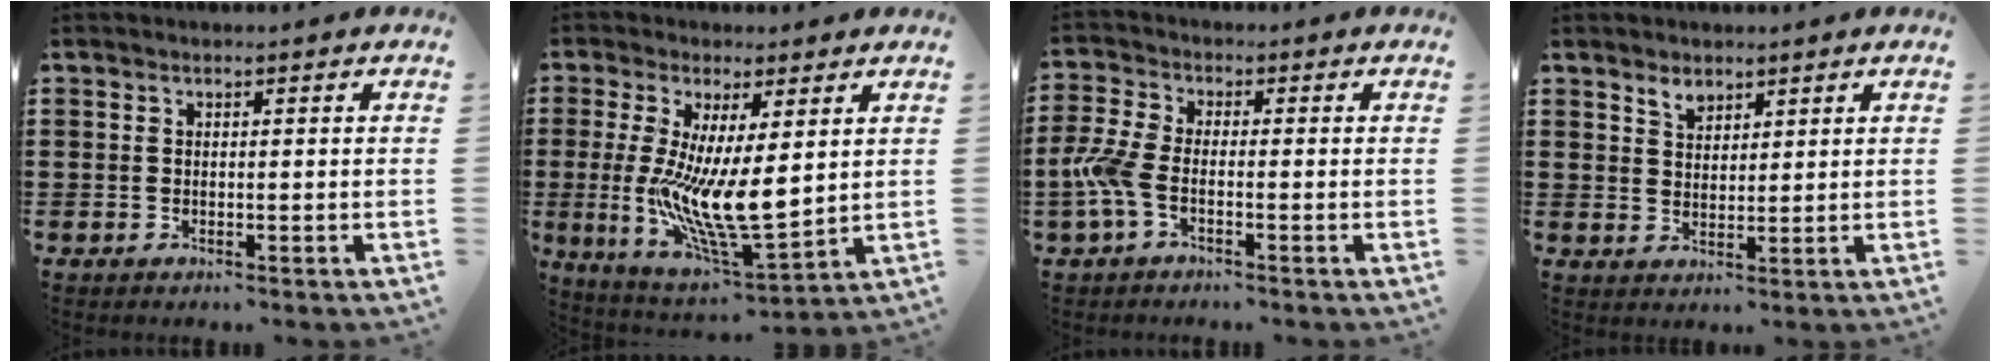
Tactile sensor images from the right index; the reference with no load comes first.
{"total": 11.3, "force": [0.4, 3.6, 10.7], "torque": [-0.198, -0.026, 0.011]}
{"total": 5.4, "force": [-1.9, 2.1, 4.5], "torque": [-0.120, -0.010, -0.044]}
{"total": 2.3, "force": [2.1, 1.0, 0.5], "torque": [-0.015, 0.001, 0.040]}